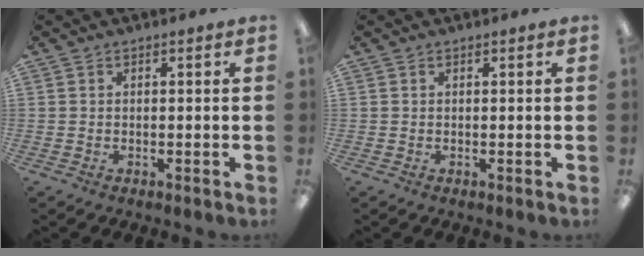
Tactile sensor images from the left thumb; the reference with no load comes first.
{"total": 0.0}